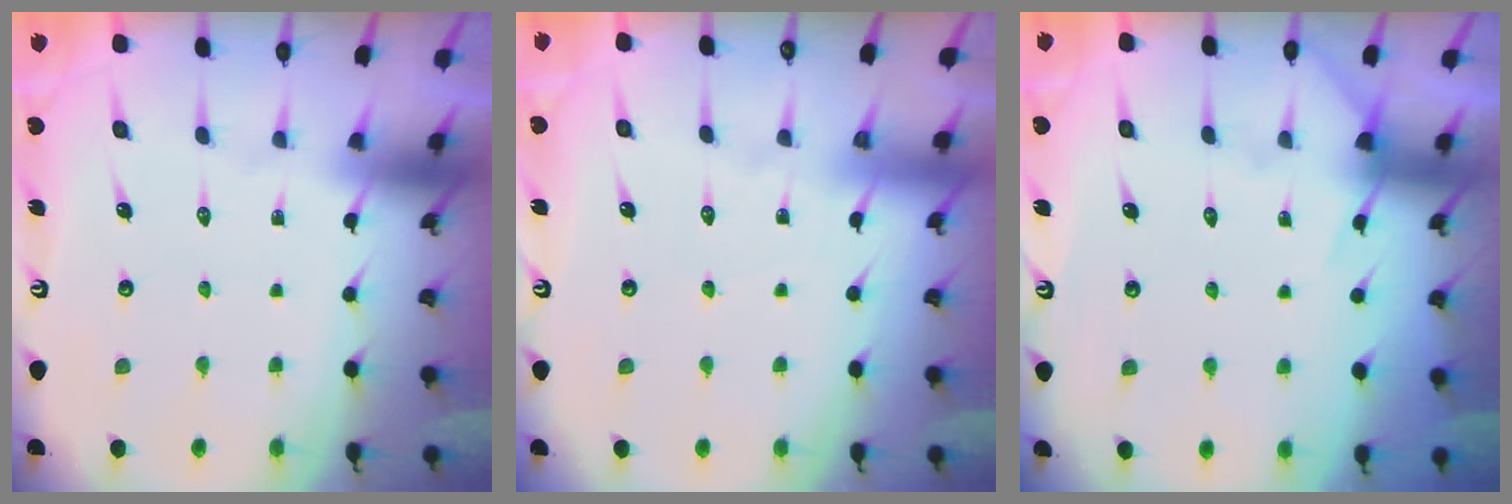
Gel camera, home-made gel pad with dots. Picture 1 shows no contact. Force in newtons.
{"total": 3.4, "press": 3.4, "slide": 0.4}
{"total": 5.1, "press": 5.0, "slide": 0.7}